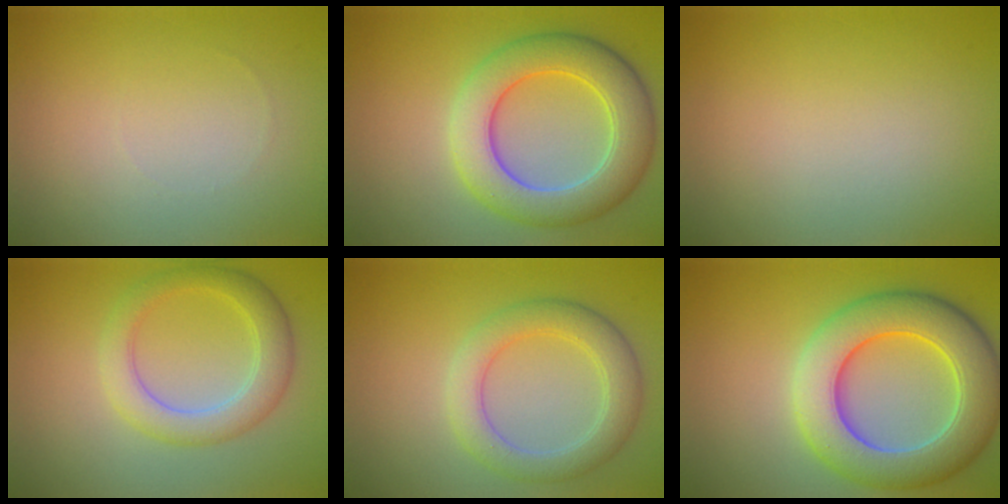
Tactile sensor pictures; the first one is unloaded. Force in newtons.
{"total": 7.6, "press": 7.6, "slide": 0.3}
{"total": 0.0}
{"total": 2.9, "press": 2.9, "slide": 0.3}
{"total": 4.4, "press": 4.4, "slide": 0.2}
{"total": 9.4, "press": 9.4, "slide": 0.5}